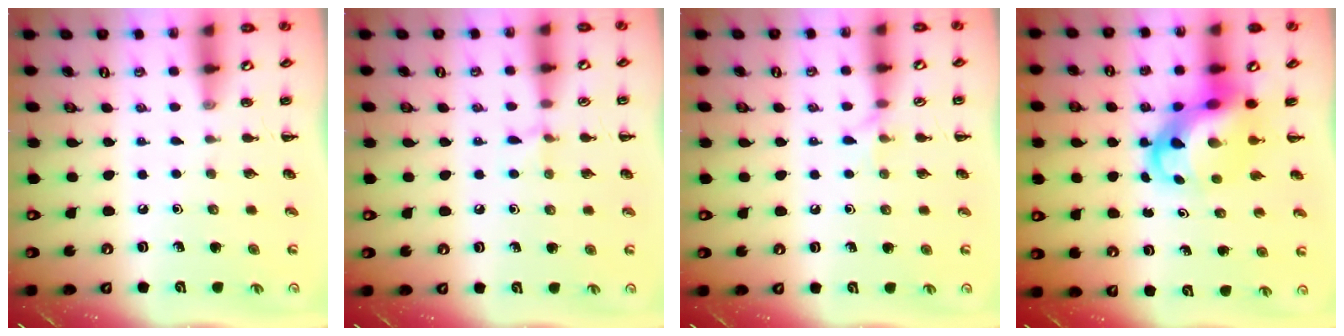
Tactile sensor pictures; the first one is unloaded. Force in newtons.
{"total": 5.0, "press": 4.7, "slide": 1.6}
{"total": 5.0, "press": 4.8, "slide": 1.5}
{"total": 7.5, "press": 7.2, "slide": 2.1}